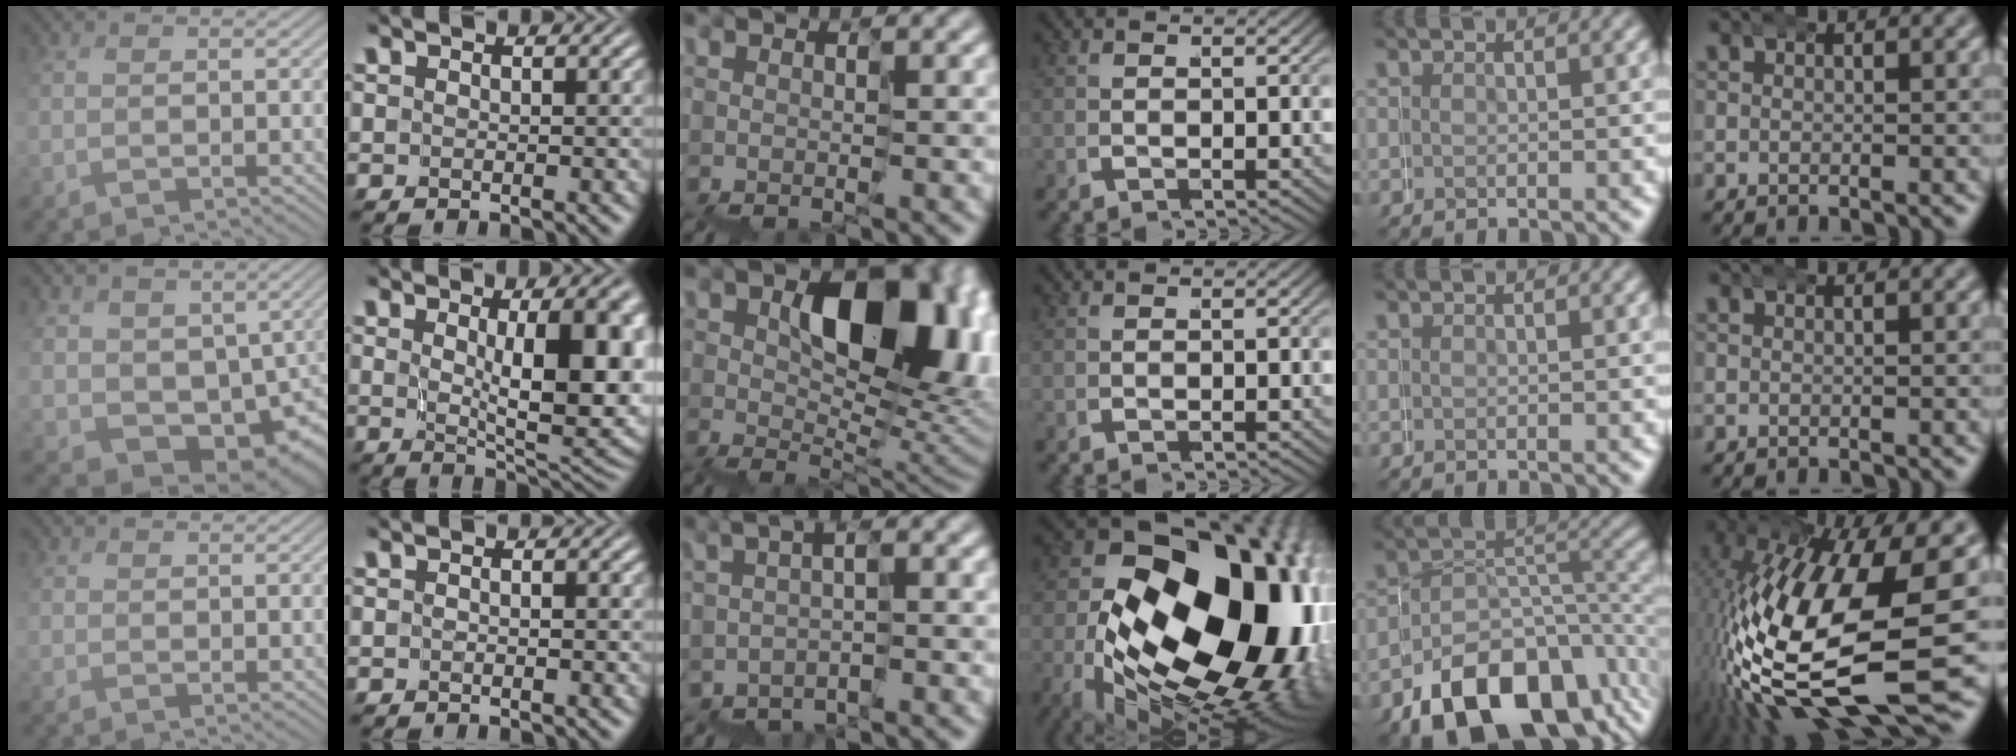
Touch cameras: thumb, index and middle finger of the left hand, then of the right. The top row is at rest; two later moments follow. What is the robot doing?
{"motion": "wrap", "object": "duck tape"}